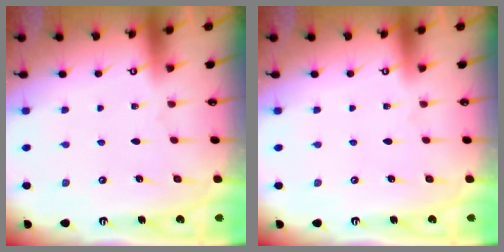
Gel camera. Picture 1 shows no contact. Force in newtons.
{"total": 0.0}